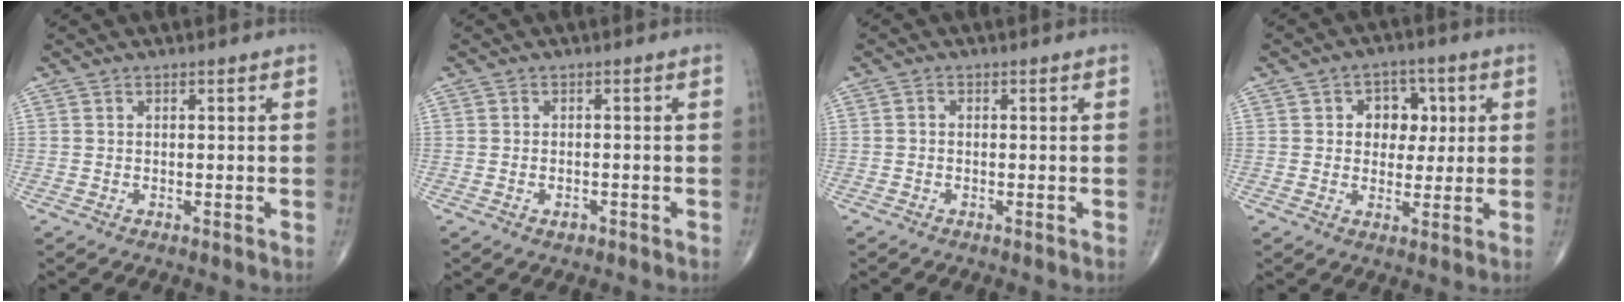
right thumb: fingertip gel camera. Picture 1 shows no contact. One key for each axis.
{"total": 1.5, "fx": -0.8, "fy": 0.9, "fz": 0.9, "tx": -0.016, "ty": 0.005, "tz": -0.010}
{"total": 0.7, "fx": -0.2, "fy": 0.5, "fz": 0.4, "tx": -0.004, "ty": 0.001, "tz": -0.008}
{"total": 7.6, "fx": 1.6, "fy": 5.8, "fz": 4.5, "tx": -0.013, "ty": 0.002, "tz": 0.019}